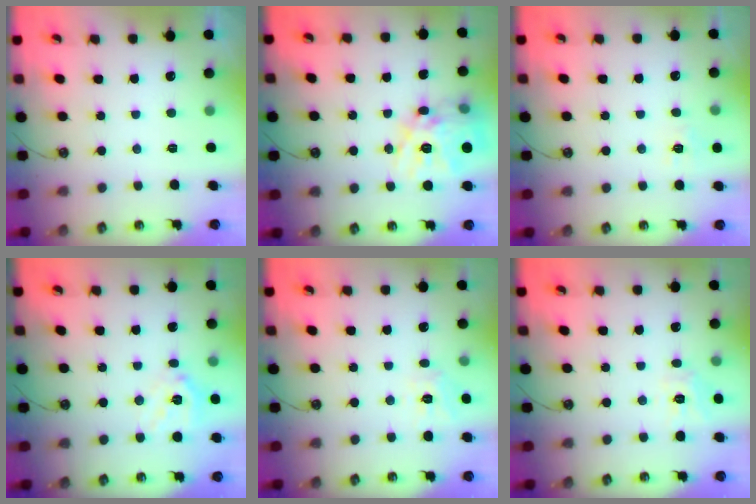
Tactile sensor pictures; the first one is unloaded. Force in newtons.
{"total": 18.2, "press": 18.1, "slide": 1.6}
{"total": 7.2, "press": 7.1, "slide": 1.3}
{"total": 13.9, "press": 13.8, "slide": 2.0}
{"total": 8.4, "press": 8.4, "slide": 0.4}
{"total": 5.8, "press": 5.8, "slide": 0.6}